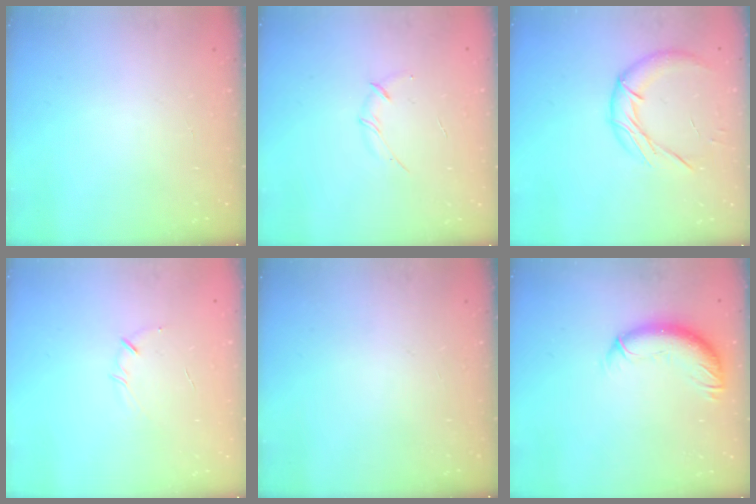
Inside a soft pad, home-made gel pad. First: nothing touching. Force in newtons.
{"total": 3.4, "press": 3.3, "slide": 0.8}
{"total": 12.8, "press": 12.7, "slide": 1.5}
{"total": 4.2, "press": 4.1, "slide": 1.0}
{"total": 0.0}
{"total": 10.7, "press": 10.6, "slide": 1.7}